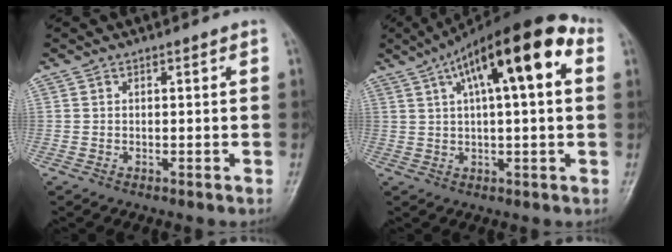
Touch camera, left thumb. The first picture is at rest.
{"total": 18.0, "force": [6.3, 5.7, 15.9], "torque": [-0.235, 0.035, 0.090]}